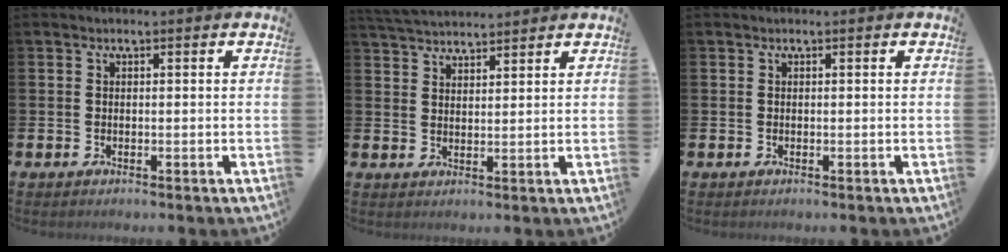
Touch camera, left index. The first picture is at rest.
{"total": 3.9, "force": [3.9, 0.4, 0.4], "torque": [-0.022, -0.017, 0.072]}
{"total": 0.0}